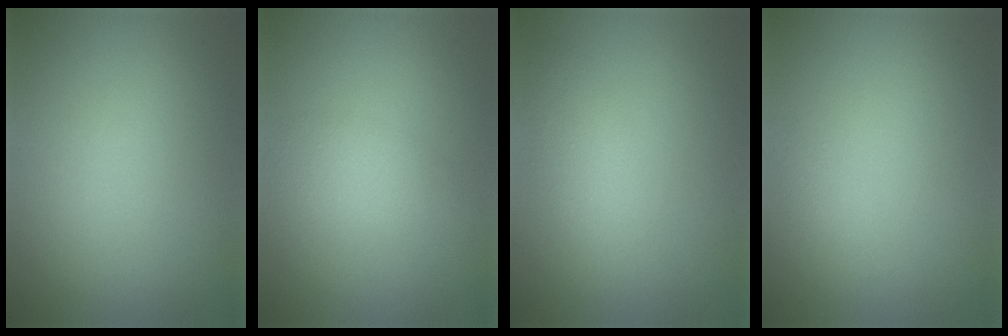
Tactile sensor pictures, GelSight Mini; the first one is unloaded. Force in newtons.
{"total": 1.8, "press": 1.8, "slide": 0.1}
{"total": 2.5, "press": 2.5, "slide": 0.1}
{"total": 1.0, "press": 1.0, "slide": 0.1}